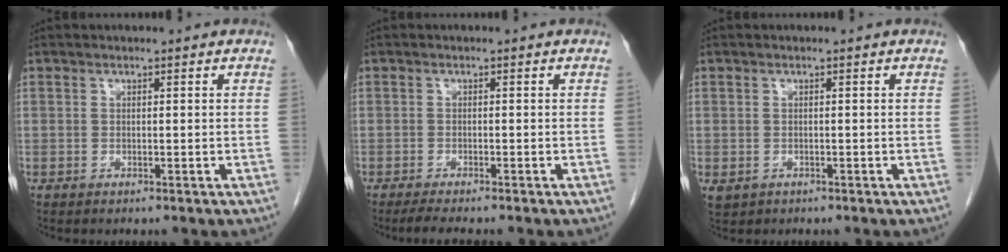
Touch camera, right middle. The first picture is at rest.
{"total": 3.3, "force": [-2.8, 0.1, 1.8], "torque": [-0.033, -0.007, -0.044]}
{"total": 1.7, "force": [-0.7, 1.4, 0.6], "torque": [-0.018, -0.001, -0.001]}